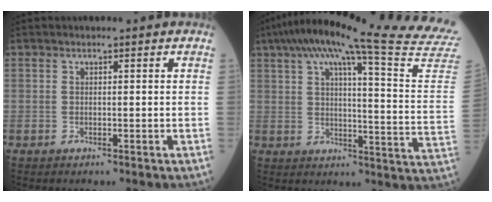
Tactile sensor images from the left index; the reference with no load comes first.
{"total": 28.2, "force": [24.7, -1.6, 13.7], "torque": [-0.206, -0.075, 0.301]}